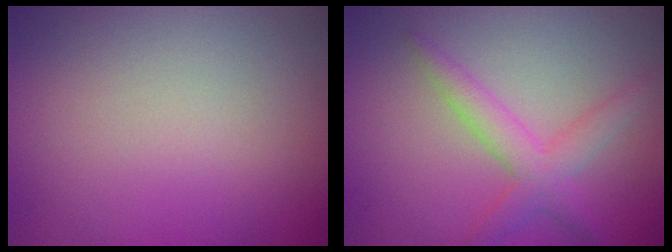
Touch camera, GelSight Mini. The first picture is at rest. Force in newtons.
{"total": 3.1, "press": 3.1, "slide": 0.0}